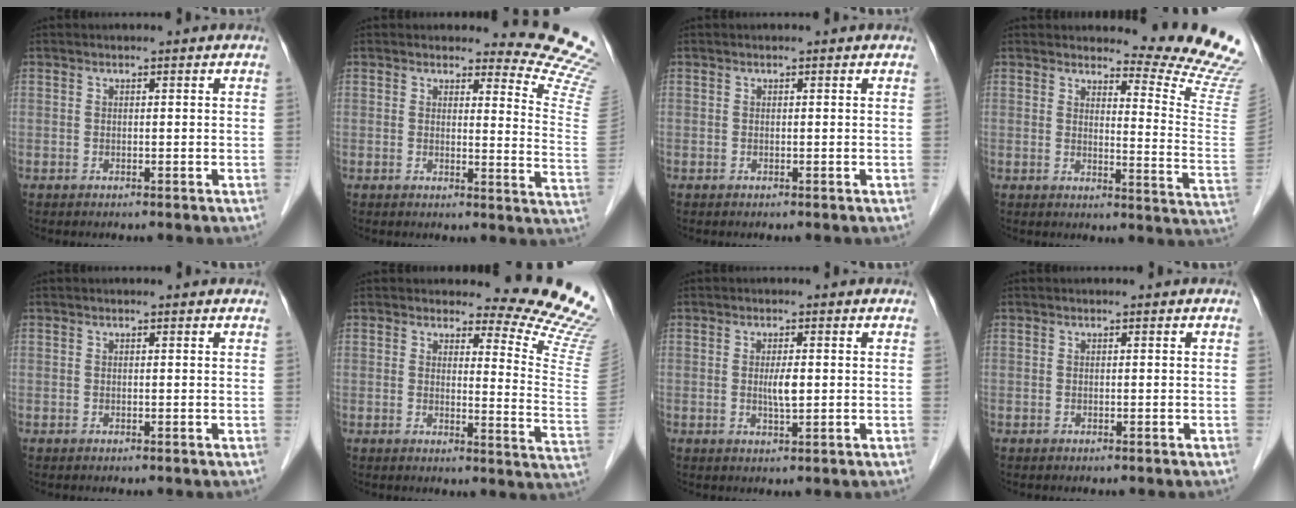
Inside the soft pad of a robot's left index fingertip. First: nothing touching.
{"total": 10.2, "force": [10.2, -0.5, 0.3], "torque": [0.010, -0.130, 0.085]}
{"total": 0.0}
{"total": 12.6, "force": [12.4, -1.7, 1.8], "torque": [-0.021, -0.135, 0.126]}
{"total": 0.7, "force": [0.6, 0.2, 0.1], "torque": [-0.005, 0.000, 0.003]}
{"total": 12.7, "force": [12.5, 0.1, 2.6], "torque": [-0.019, -0.134, 0.113]}
{"total": 2.6, "force": [0.1, 0.4, 2.5], "torque": [-0.048, -0.002, 0.004]}
{"total": 0.0}